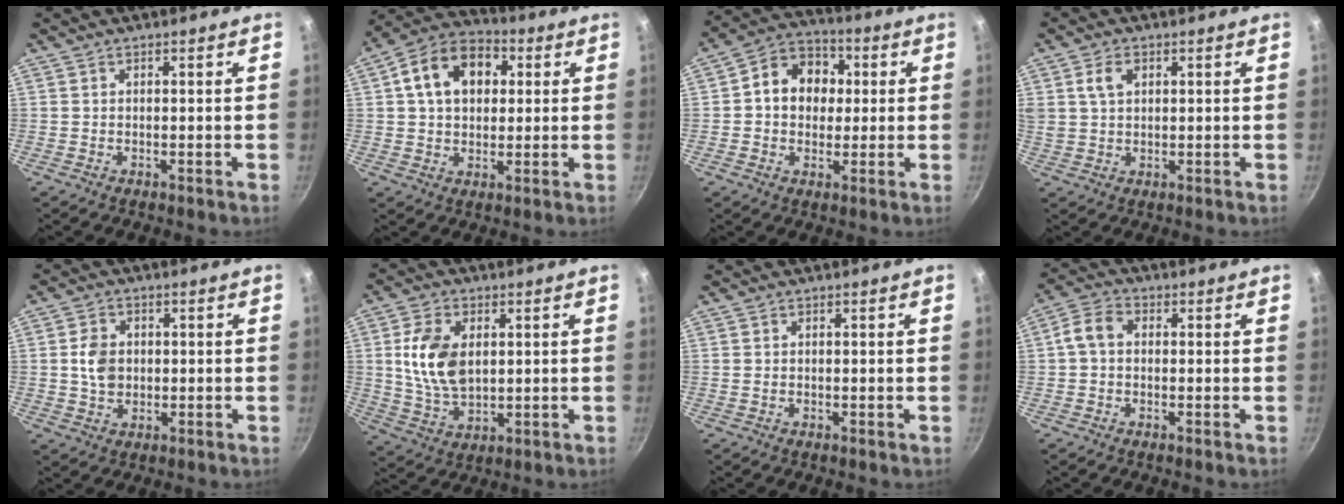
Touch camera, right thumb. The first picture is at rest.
{"total": 13.8, "force": [3.4, 9.9, 9.0], "torque": [-0.126, 0.019, 0.040]}
{"total": 11.6, "force": [1.4, 9.5, 6.5], "torque": [-0.066, 0.018, 0.003]}
{"total": 4.6, "force": [1.7, 3.2, 2.9], "torque": [-0.042, -0.001, 0.032]}
{"total": 5.5, "force": [0.3, 4.4, 3.4], "torque": [-0.049, 0.002, 0.002]}
{"total": 11.5, "force": [1.9, 7.4, 8.6], "torque": [-0.149, -0.013, 0.043]}
{"total": 0.0}
{"total": 4.8, "force": [0.1, 3.7, 3.1], "torque": [-0.059, 0.018, -0.012]}